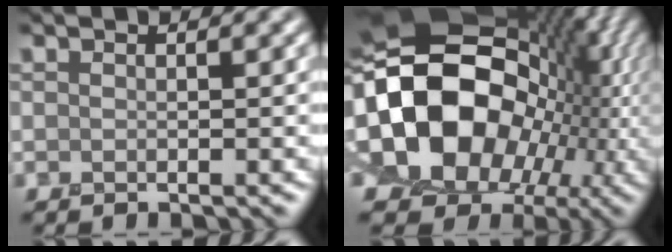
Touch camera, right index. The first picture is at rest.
{"total": 20.4, "force": [-1.7, 16.0, 12.6], "torque": [-0.208, -0.009, -0.040]}